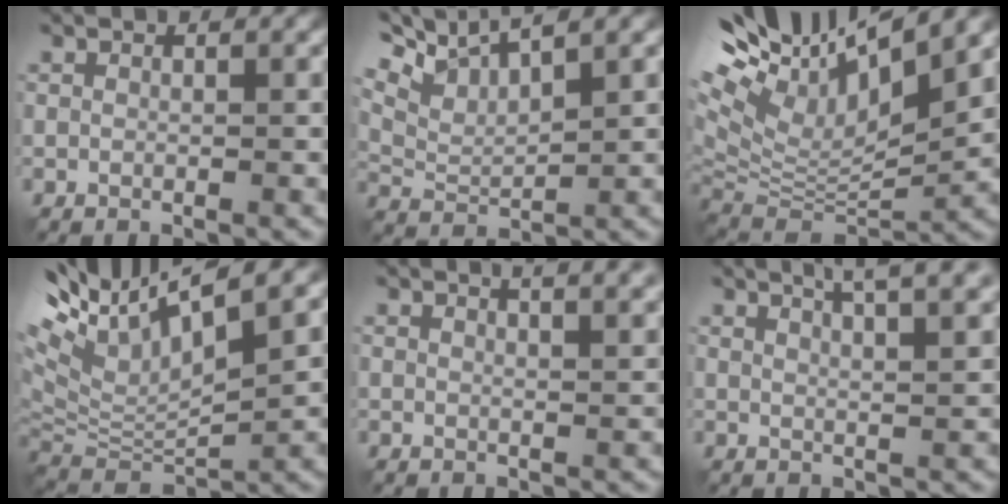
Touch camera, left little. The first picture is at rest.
{"total": 5.5, "force": [3.5, 1.7, 3.9], "torque": [-0.089, 0.011, 0.068]}
{"total": 13.5, "force": [6.9, 5.3, 10.2], "torque": [-0.222, 0.032, 0.127]}
{"total": 11.2, "force": [6.4, 3.5, 8.5], "torque": [-0.193, 0.029, 0.116]}
{"total": 6.0, "force": [4.0, 2.4, 3.7], "torque": [-0.016, 0.039, 0.025]}
{"total": 8.0, "force": [5.5, 2.7, 5.2], "torque": [-0.041, 0.032, 0.043]}